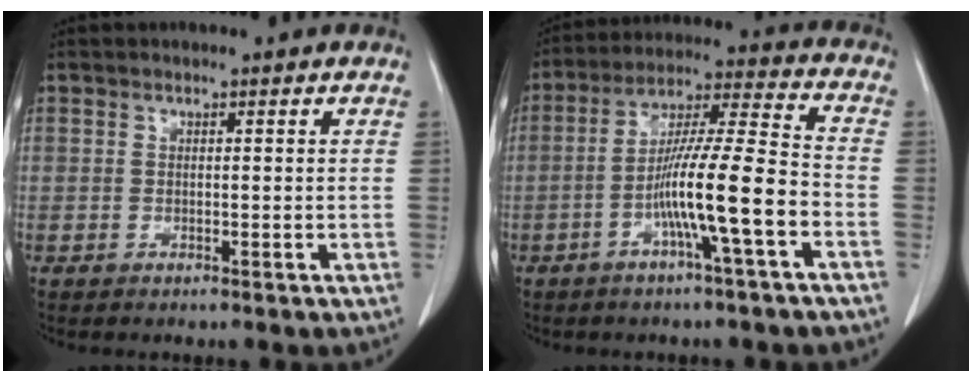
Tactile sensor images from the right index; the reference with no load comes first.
{"total": 12.6, "force": [-4.6, -0.2, 11.7], "torque": [-0.210, 0.009, -0.083]}